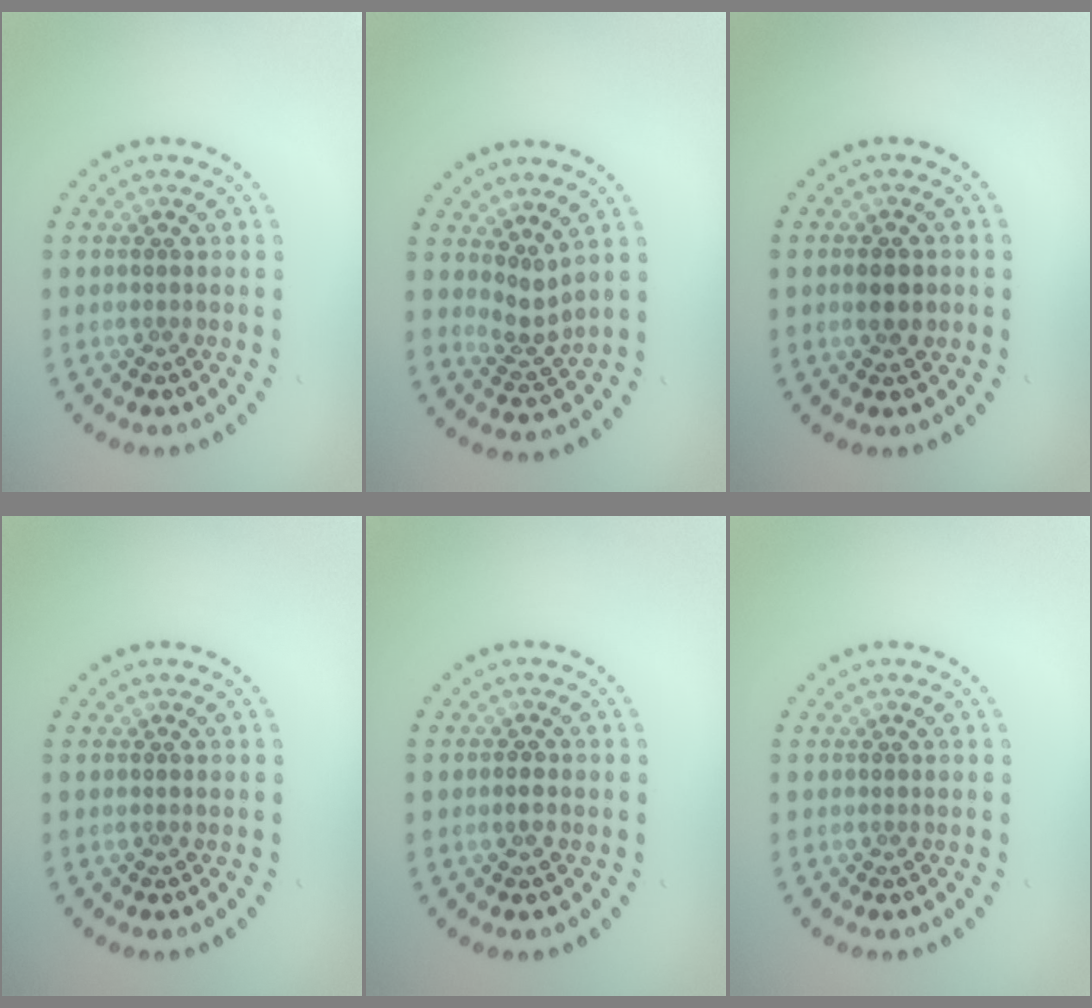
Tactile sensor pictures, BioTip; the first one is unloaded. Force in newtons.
{"total": 2.1, "press": 1.4, "slide": 1.5}
{"total": 2.0, "press": 2.0, "slide": 0.1}
{"total": 0.0}
{"total": 1.0, "press": 1.0, "slide": 0.1}
{"total": 0.0}